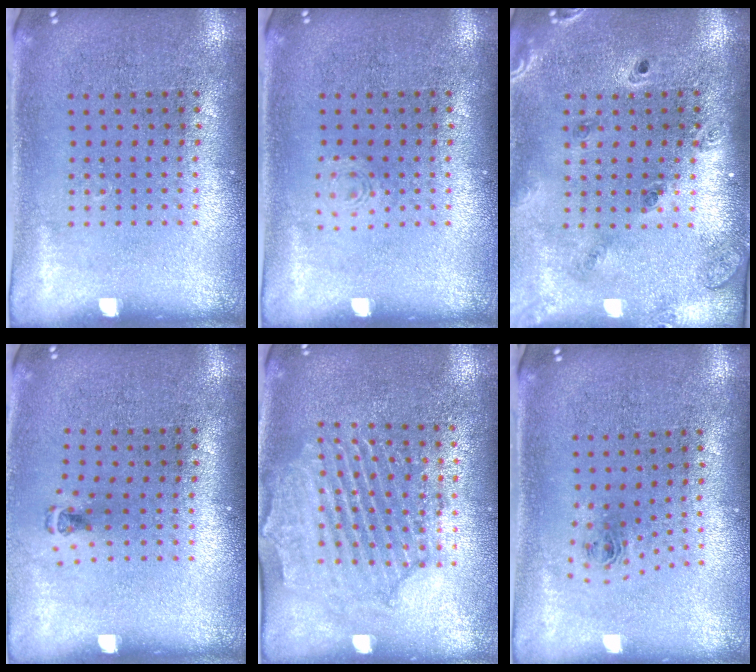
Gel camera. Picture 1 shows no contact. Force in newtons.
{"total": 0.6, "press": 0.6, "slide": 0.1}
{"total": 1.3, "press": 1.3, "slide": 0.2}
{"total": 0.5, "press": 0.4, "slide": 0.3}
{"total": 2.0, "press": 1.9, "slide": 0.5}
{"total": 0.8, "press": 0.3, "slide": 0.7}